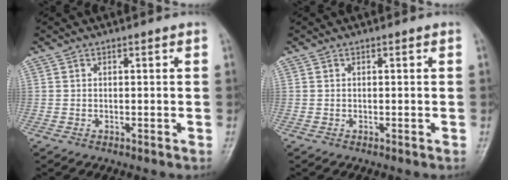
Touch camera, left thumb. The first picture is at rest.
{"total": 0.0}